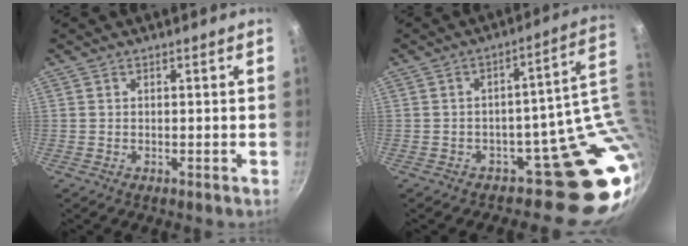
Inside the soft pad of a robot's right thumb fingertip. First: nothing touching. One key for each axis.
{"total": 10.8, "fx": 2.8, "fy": 7.1, "fz": 7.6, "tx": -0.031, "ty": -0.005, "tz": 0.044}